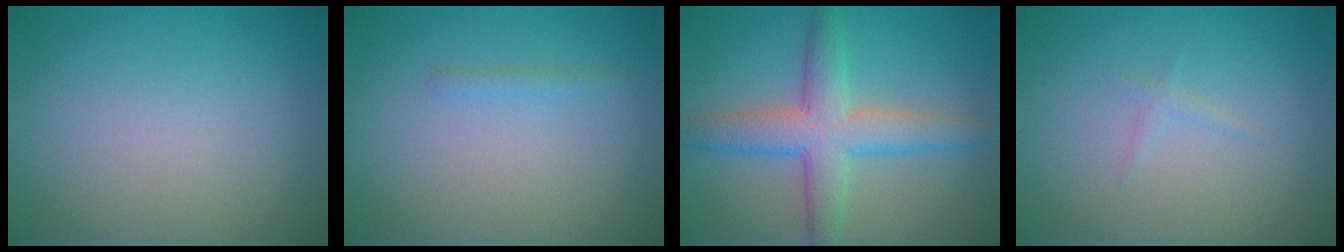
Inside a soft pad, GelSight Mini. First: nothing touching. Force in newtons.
{"total": 0.7, "press": 0.7, "slide": 0.0}
{"total": 5.7, "press": 5.7, "slide": 0.3}
{"total": 0.7, "press": 0.7, "slide": 0.1}